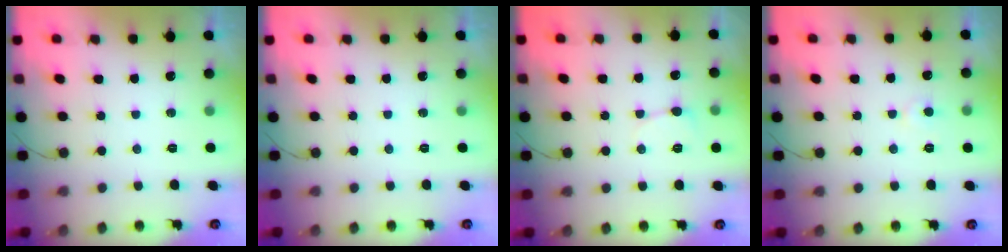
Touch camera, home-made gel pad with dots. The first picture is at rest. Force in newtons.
{"total": 0.0}
{"total": 3.6, "press": 3.5, "slide": 0.5}
{"total": 3.6, "press": 3.5, "slide": 0.4}